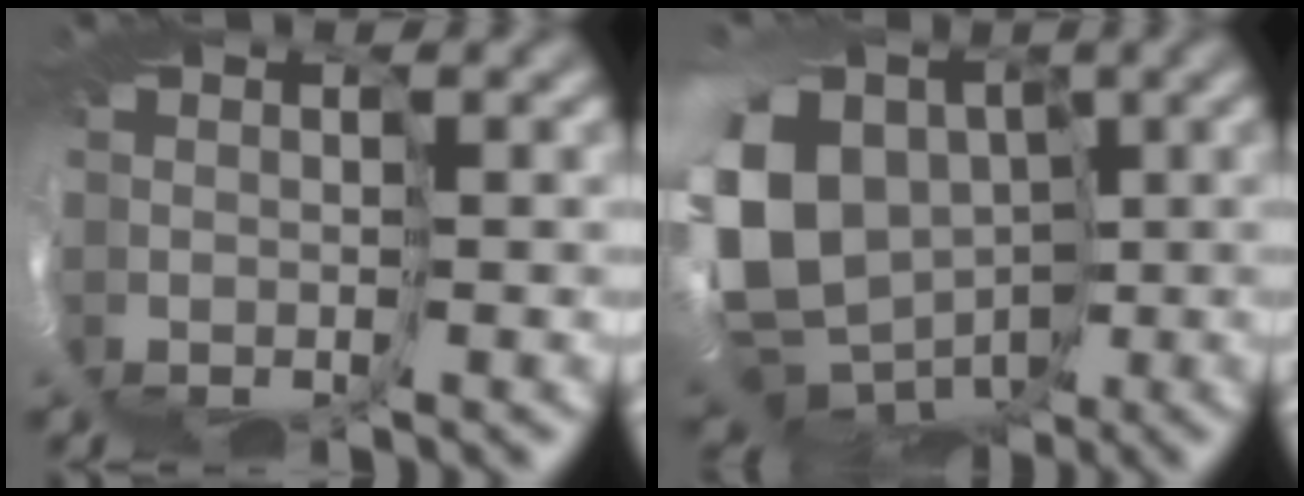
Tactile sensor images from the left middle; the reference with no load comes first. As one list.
[{"total": 16.1, "force": [-1.1, 13.0, 9.5], "torque": [-0.210, 0.013, -0.051]}]